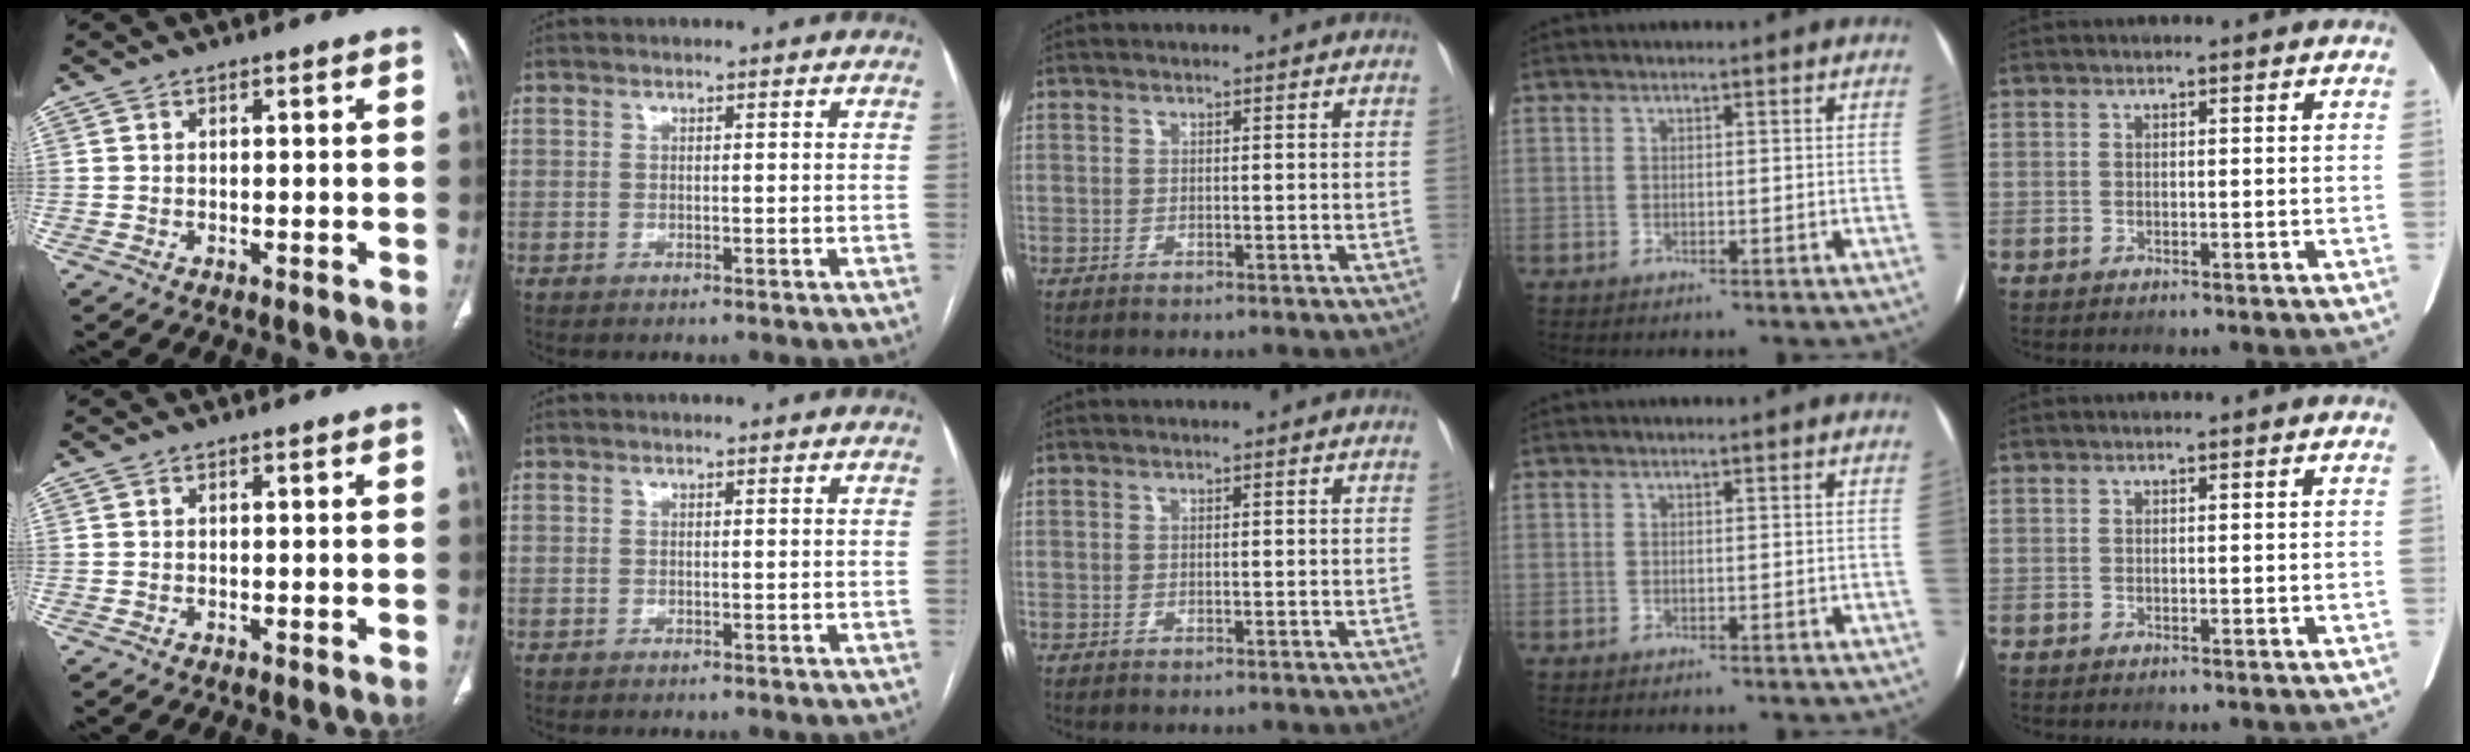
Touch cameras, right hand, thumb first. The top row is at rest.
{}